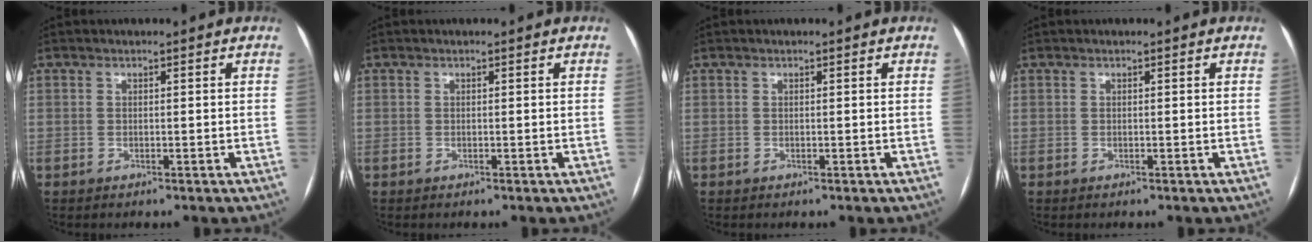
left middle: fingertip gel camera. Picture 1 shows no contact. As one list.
[{"total": 0.0}, {"total": 0.0}, {"total": 0.0}]